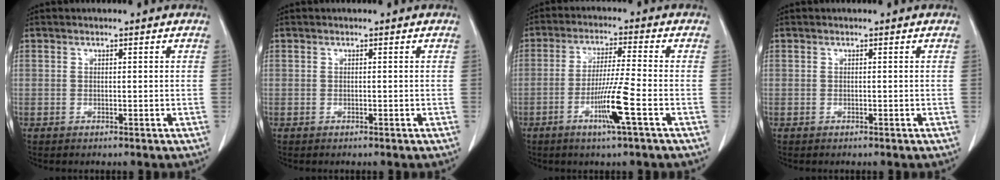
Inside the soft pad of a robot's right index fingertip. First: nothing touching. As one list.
[{"total": 0.0}, {"total": 7.8, "force": [-3.0, -0.9, 7.2], "torque": [-0.135, -0.012, -0.058]}, {"total": 0.0}]